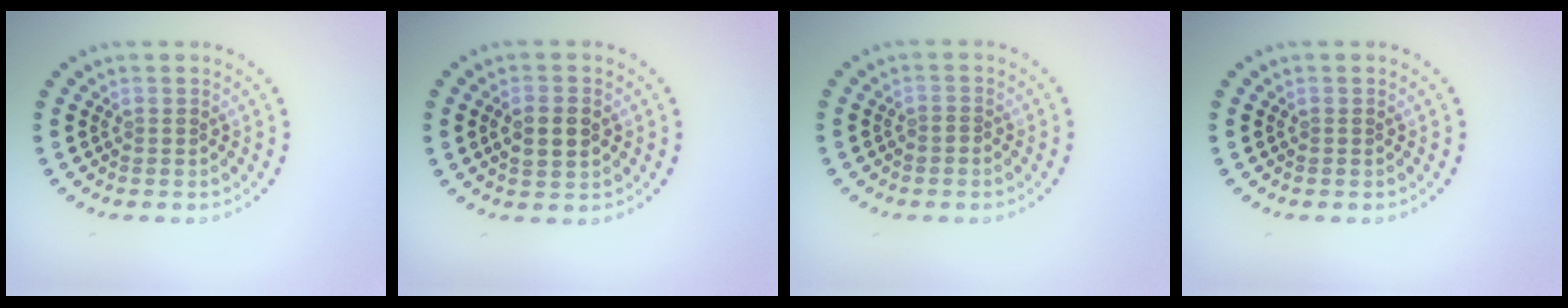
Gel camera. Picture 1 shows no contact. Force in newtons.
{"total": 2.8, "press": 2.8, "slide": 0.3}
{"total": 0.5, "press": 0.2, "slide": 0.5}
{"total": 0.0}